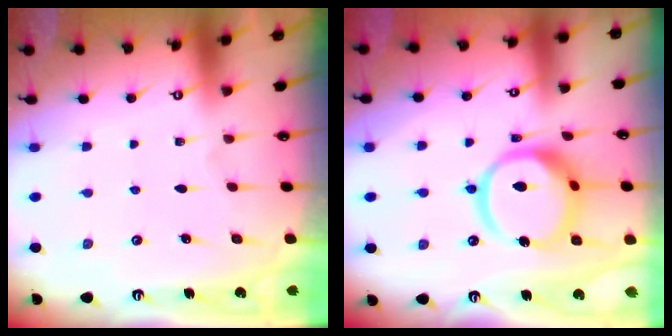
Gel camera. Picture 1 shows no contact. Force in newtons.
{"total": 16.1, "press": 16.0, "slide": 1.8}